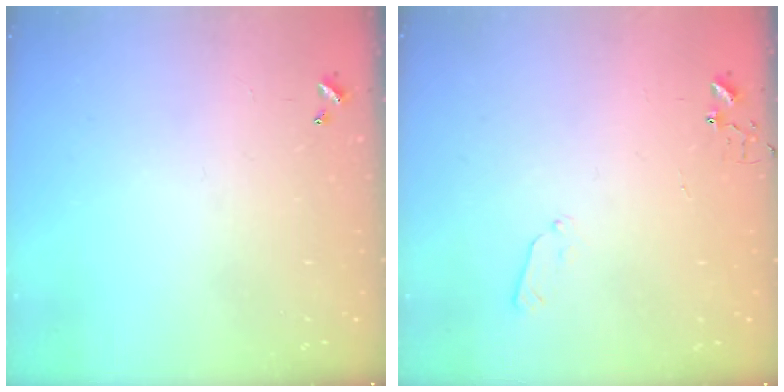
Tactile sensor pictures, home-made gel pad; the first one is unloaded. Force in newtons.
{"total": 3.7, "press": 3.6, "slide": 0.5}